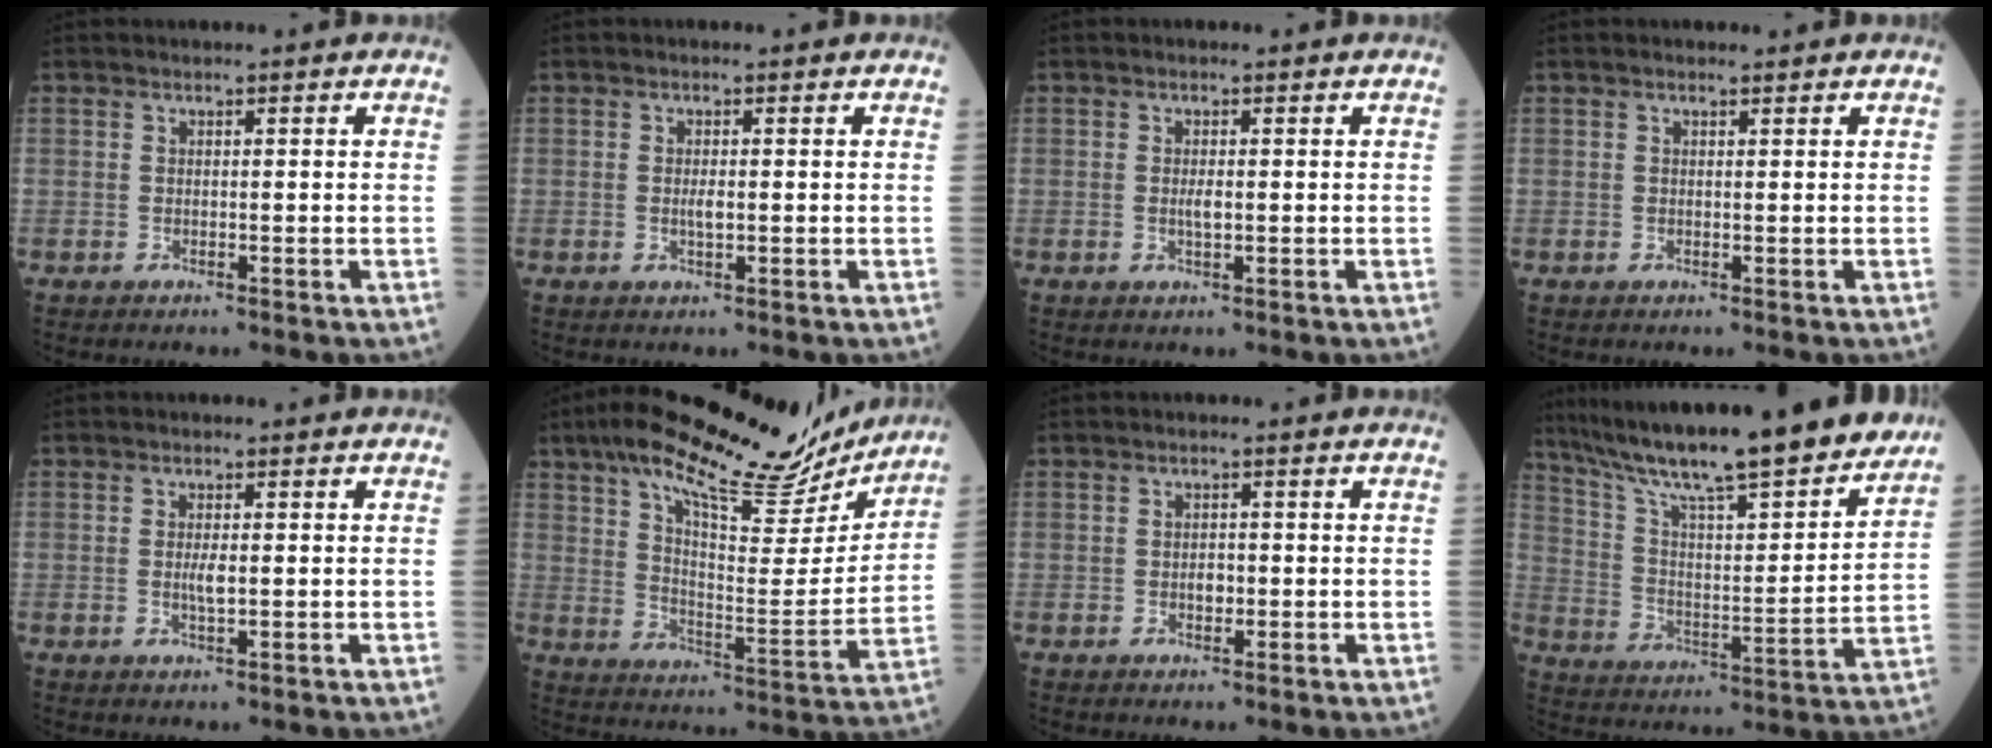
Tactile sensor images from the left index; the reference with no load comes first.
{"total": 1.5, "force": [-0.1, 0.4, 1.4], "torque": [-0.030, -0.002, 0.000]}
{"total": 1.5, "force": [-0.1, 0.4, 1.5], "torque": [-0.032, -0.002, 0.000]}
{"total": 0.6, "force": [0.5, 0.2, 0.4], "torque": [-0.013, 0.001, 0.007]}
{"total": 2.0, "force": [0.0, 0.4, 2.0], "torque": [-0.043, -0.002, 0.001]}
{"total": 23.6, "force": [18.7, 5.8, 13.3], "torque": [-0.214, 0.013, 0.271]}
{"total": 1.6, "force": [-0.3, 1.0, 1.2], "torque": [-0.021, 0.001, -0.004]}
{"total": 24.6, "force": [21.0, 2.1, 12.7], "torque": [-0.214, -0.017, 0.315]}